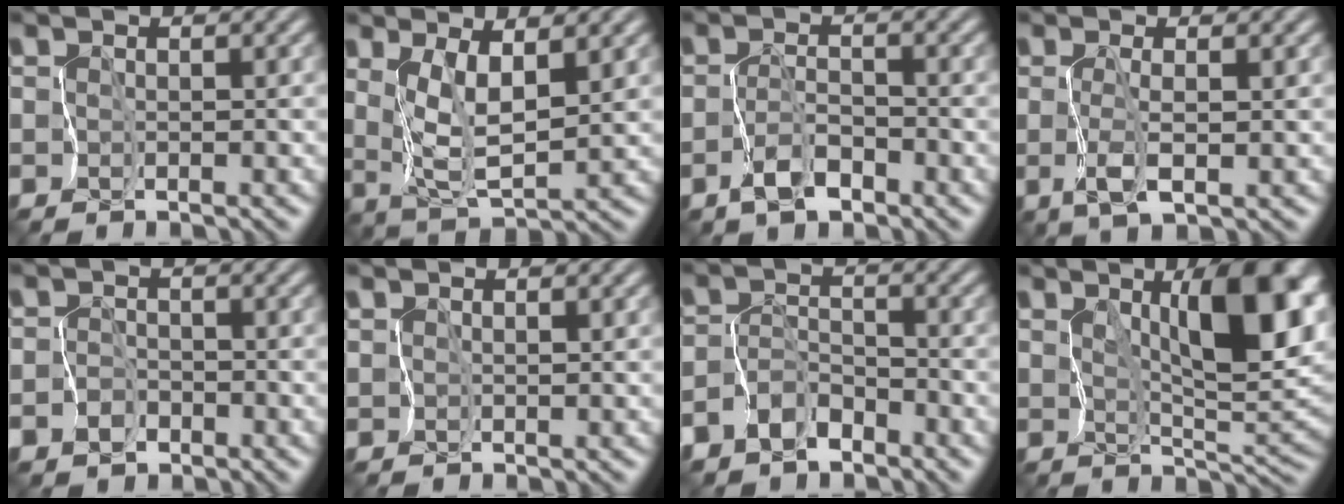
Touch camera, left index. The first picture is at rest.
{"total": 3.7, "force": [2.2, 0.4, 2.9], "torque": [-0.067, -0.006, 0.052]}
{"total": 2.0, "force": [-1.3, 0.8, 1.3], "torque": [-0.026, 0.010, -0.026]}
{"total": 1.8, "force": [0.2, 0.0, 1.8], "torque": [-0.048, 0.002, 0.008]}
{"total": 1.9, "force": [-0.9, 1.6, 0.3], "torque": [0.013, 0.005, -0.020]}
{"total": 0.9, "force": [0.8, 0.1, -0.2], "torque": [0.005, 0.005, 0.019]}
{"total": 2.9, "force": [-2.2, 1.6, 0.8], "torque": [-0.016, 0.006, -0.044]}
{"total": 9.3, "force": [3.3, 2.8, 8.2], "torque": [-0.120, 0.008, 0.060]}